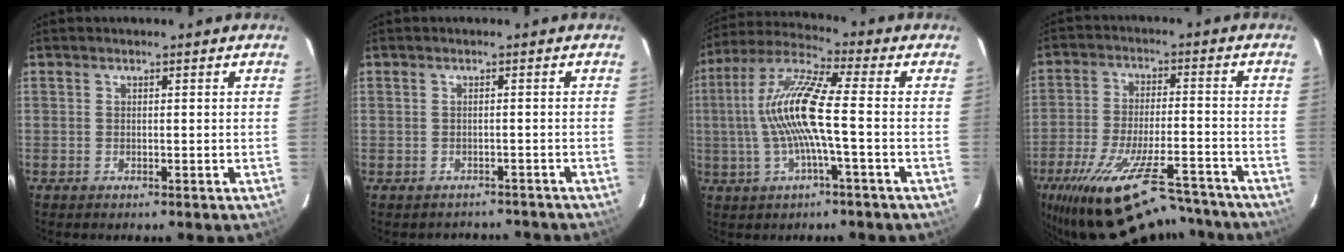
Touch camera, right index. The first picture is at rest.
{"total": 5.2, "force": [-4.5, 2.5, 0.8], "torque": [-0.006, 0.011, -0.050]}
{"total": 12.3, "force": [-1.1, 0.9, 12.2], "torque": [-0.242, 0.009, -0.024]}
{"total": 22.8, "force": [-18.8, 6.1, 11.5], "torque": [-0.219, -0.035, -0.278]}